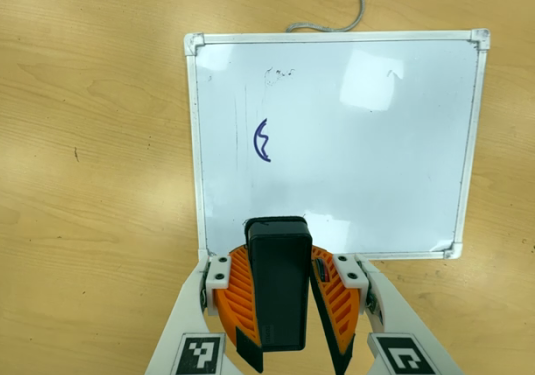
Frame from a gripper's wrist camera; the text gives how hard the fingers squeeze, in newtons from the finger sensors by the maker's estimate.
{"total": 10.2, "left": 9.8, "right": 10.6}